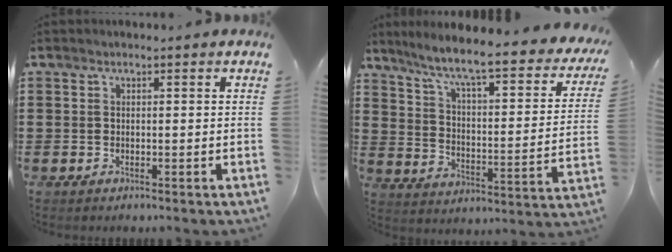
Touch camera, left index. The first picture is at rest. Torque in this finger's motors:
{"motor_torque": [2.14, 0.00, 0.78, 0.21]}